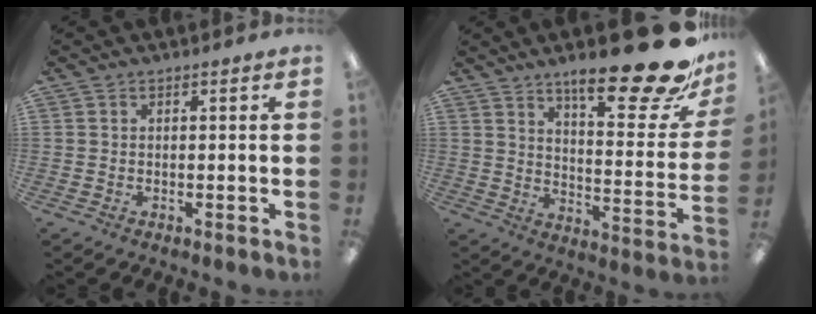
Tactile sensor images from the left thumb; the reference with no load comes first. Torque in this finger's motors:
{"motor_torque": [0.34, 0.53, 1.42, -1.32, 0.12]}